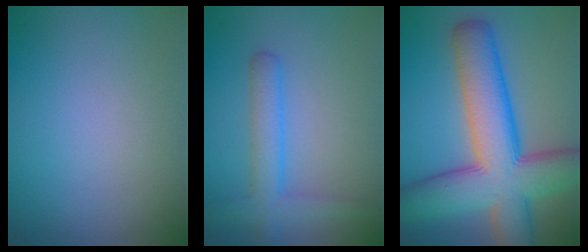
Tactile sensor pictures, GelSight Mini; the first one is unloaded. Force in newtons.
{"total": 3.1, "press": 3.1, "slide": 0.1}
{"total": 11.8, "press": 11.8, "slide": 0.4}